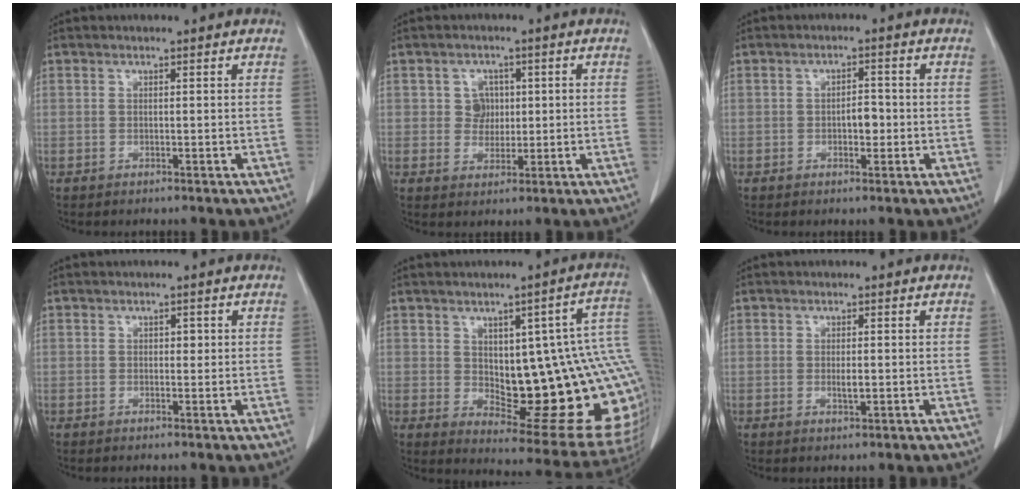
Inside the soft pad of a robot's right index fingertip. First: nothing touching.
{"total": 3.5, "force": [0.6, 3.2, 1.2], "torque": [-0.011, 0.008, 0.010]}
{"total": 2.6, "force": [-0.6, 1.2, 2.2], "torque": [-0.033, 0.004, -0.006]}
{"total": 1.0, "force": [0.2, 0.7, 0.7], "torque": [-0.006, 0.002, 0.001]}
{"total": 22.3, "force": [0.7, 7.0, 21.1], "torque": [-0.193, 0.013, 0.031]}
{"total": 1.6, "force": [-0.2, 0.4, 1.5], "torque": [-0.028, -0.002, -0.003]}